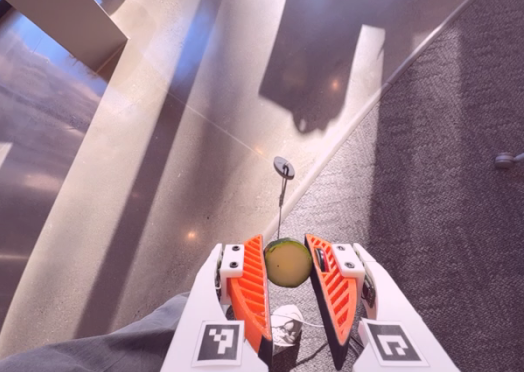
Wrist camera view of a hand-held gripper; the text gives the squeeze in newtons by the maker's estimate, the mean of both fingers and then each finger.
{"total": 8.3, "left": 8.0, "right": 8.6}